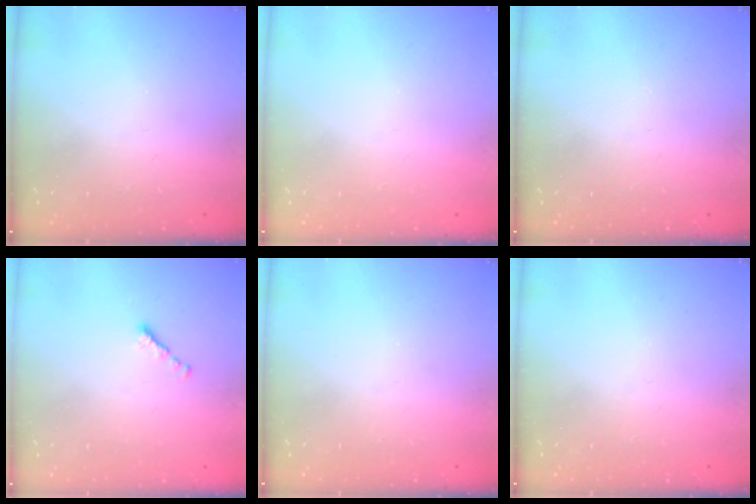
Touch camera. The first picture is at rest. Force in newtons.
{"total": 0.0}
{"total": 0.0}
{"total": 1.5, "press": 1.4, "slide": 0.5}
{"total": 0.0}
{"total": 0.0}